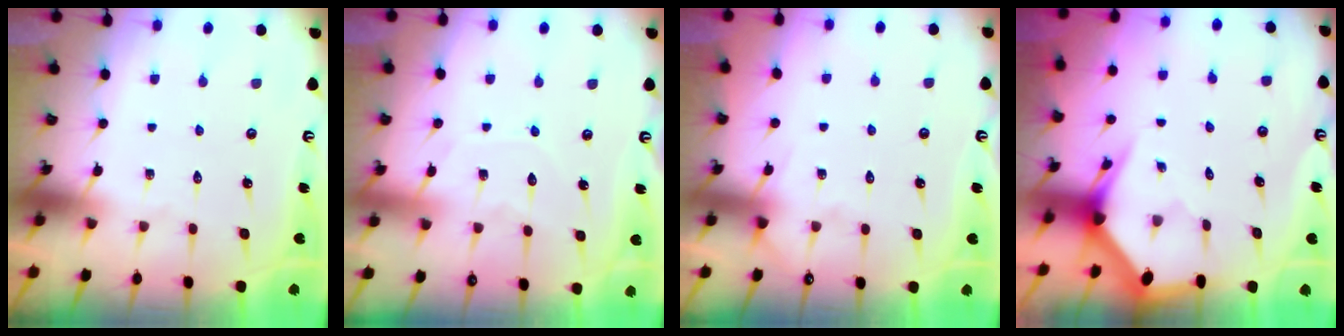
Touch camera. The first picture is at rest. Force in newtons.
{"total": 6.2, "press": 6.1, "slide": 0.7}
{"total": 3.7, "press": 3.7, "slide": 0.6}
{"total": 3.1, "press": 3.1, "slide": 0.0}